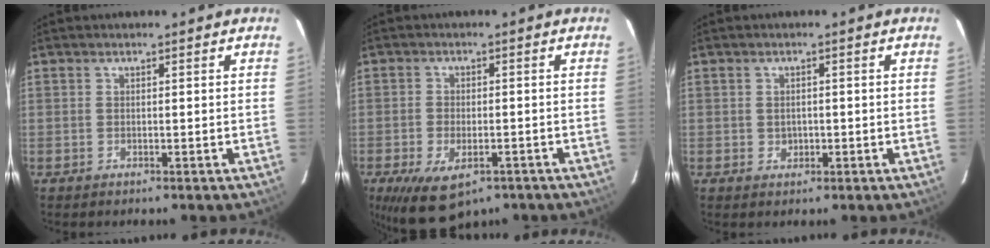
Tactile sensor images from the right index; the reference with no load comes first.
{"total": 10.9, "force": [-6.3, 5.4, 7.2], "torque": [-0.151, -0.030, -0.096]}
{"total": 1.6, "force": [-0.2, 1.5, 0.5], "torque": [-0.006, 0.003, 0.000]}